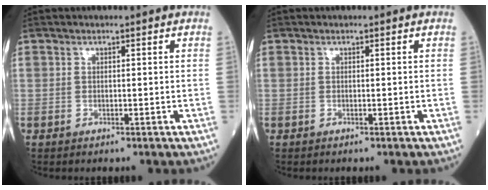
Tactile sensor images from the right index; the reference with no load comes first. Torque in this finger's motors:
{"motor_torque": [-0.09, 0.02, -0.01, 0.01]}